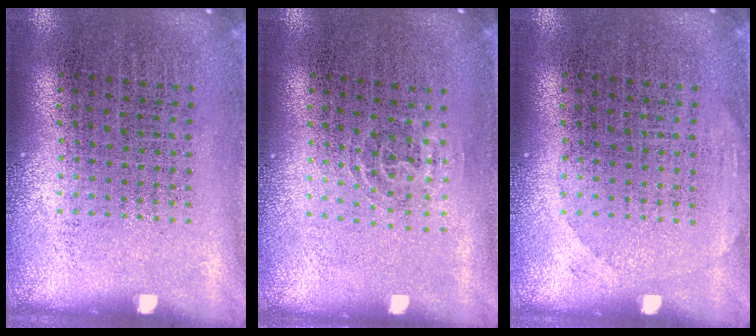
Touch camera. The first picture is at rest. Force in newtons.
{"total": 0.9, "press": 0.5, "slide": 0.8}
{"total": 0.8, "press": 0.8, "slide": 0.2}